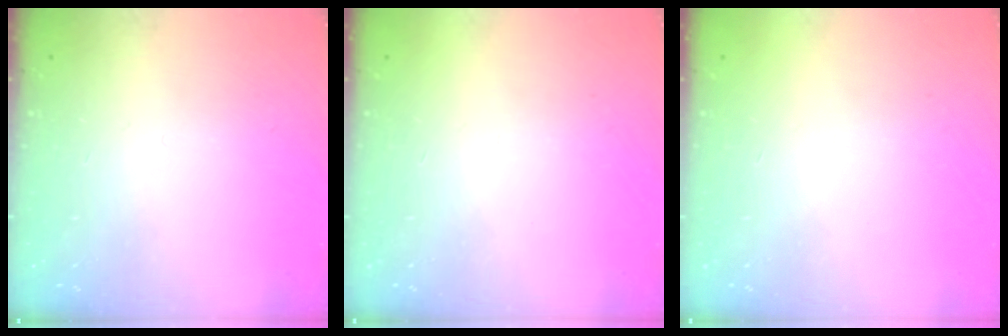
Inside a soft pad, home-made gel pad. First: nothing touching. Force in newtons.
{"total": 1.5, "press": 1.5, "slide": 0.1}
{"total": 1.5, "press": 1.5, "slide": 0.1}